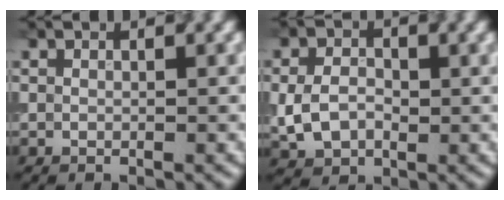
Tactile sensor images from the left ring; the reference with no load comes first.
{"total": 3.8, "force": [-0.3, 2.9, 2.5], "torque": [-0.052, -0.001, -0.010]}